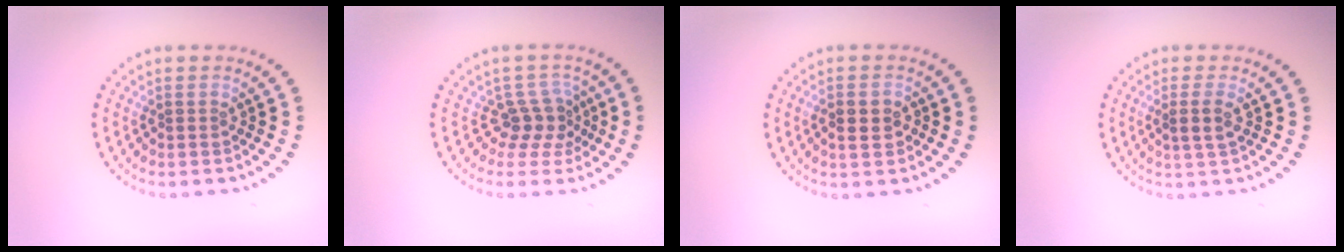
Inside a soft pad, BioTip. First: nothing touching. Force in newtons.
{"total": 2.5, "press": 1.9, "slide": 1.7}
{"total": 2.1, "press": 2.1, "slide": 0.1}
{"total": 1.7, "press": 1.4, "slide": 1.0}